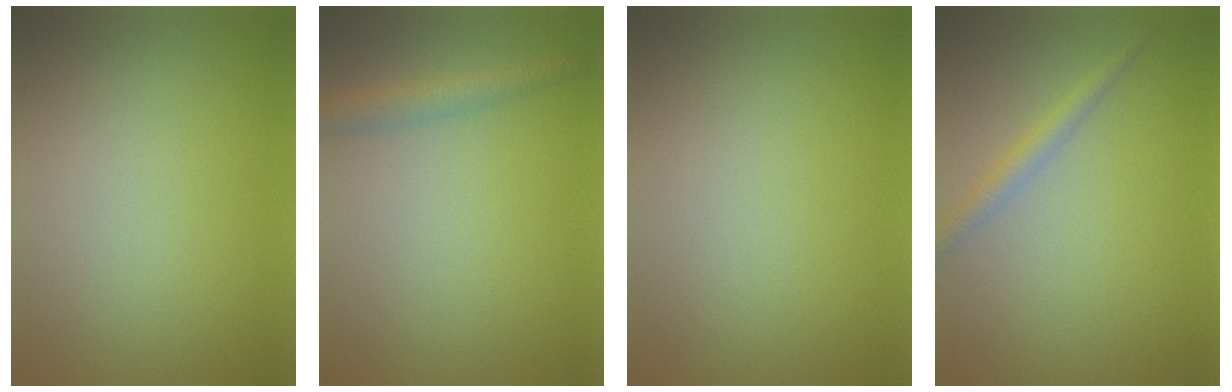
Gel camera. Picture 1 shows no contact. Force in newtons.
{"total": 2.3, "press": 2.3, "slide": 0.1}
{"total": 0.0}
{"total": 1.8, "press": 1.8, "slide": 0.0}